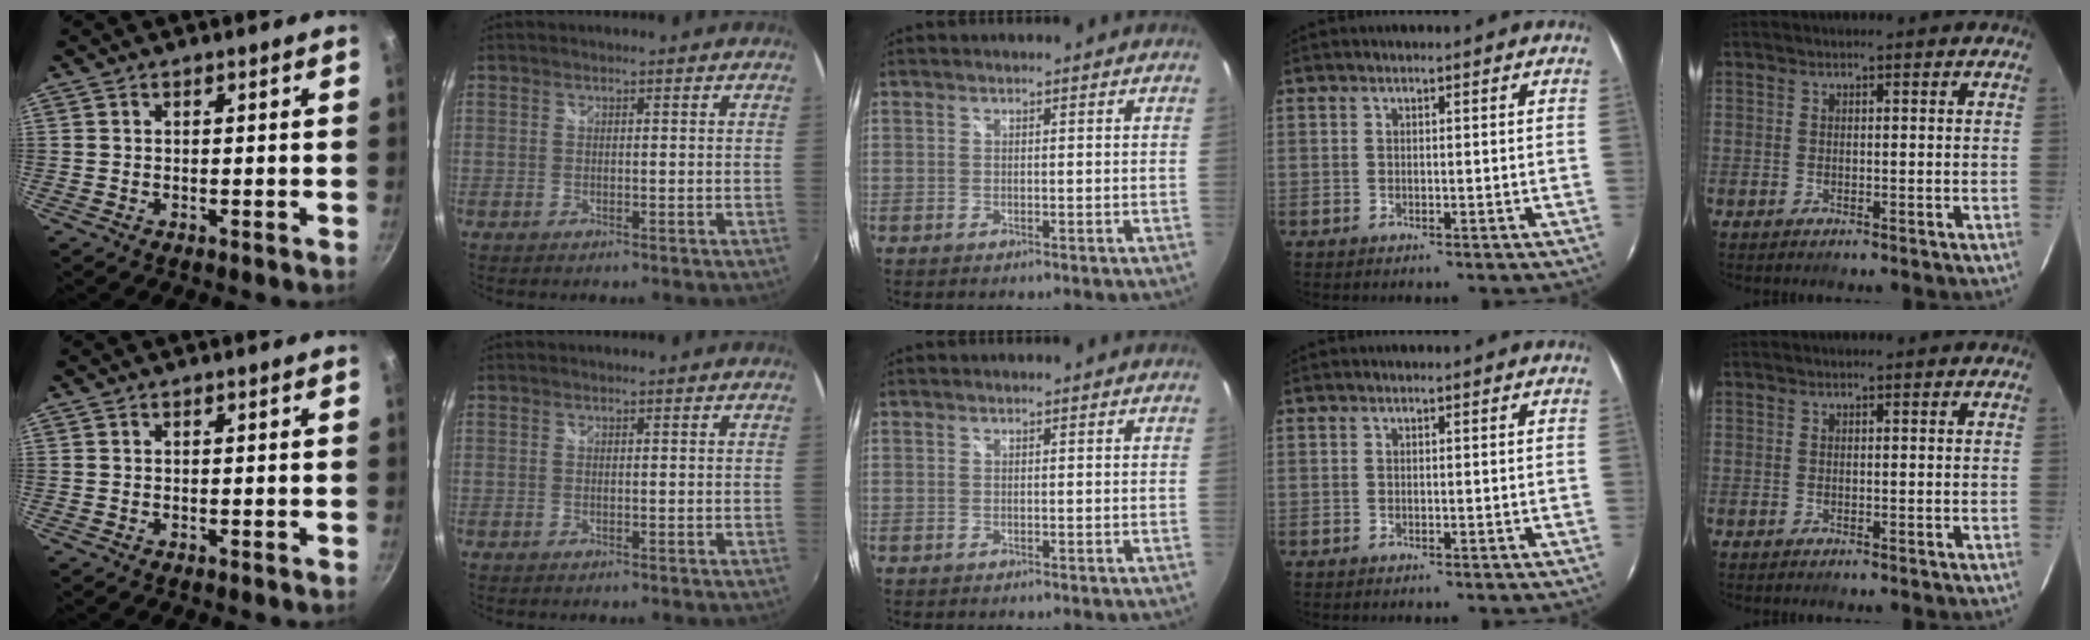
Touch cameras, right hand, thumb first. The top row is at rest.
{}